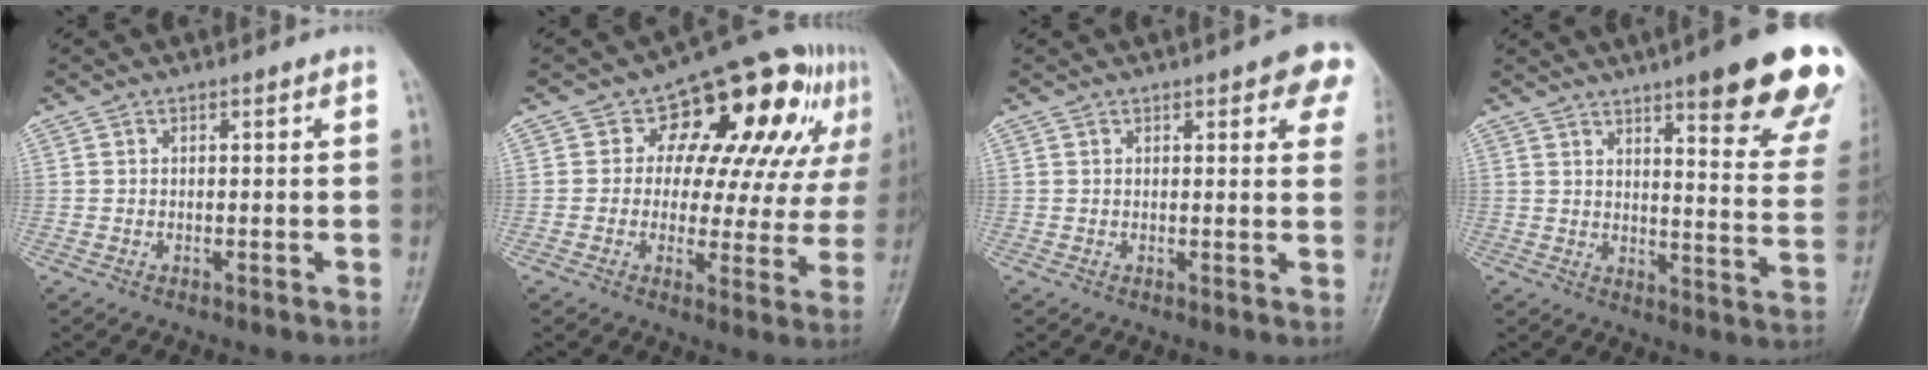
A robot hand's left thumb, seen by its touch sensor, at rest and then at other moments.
{"total": 18.7, "force": [7.0, 10.8, 13.6], "torque": [-0.110, 0.007, 0.086]}
{"total": 7.9, "force": [4.1, 2.8, 6.1], "torque": [-0.040, -0.007, 0.040]}
{"total": 21.8, "force": [13.9, 4.0, 16.3], "torque": [-0.184, -0.060, 0.175]}